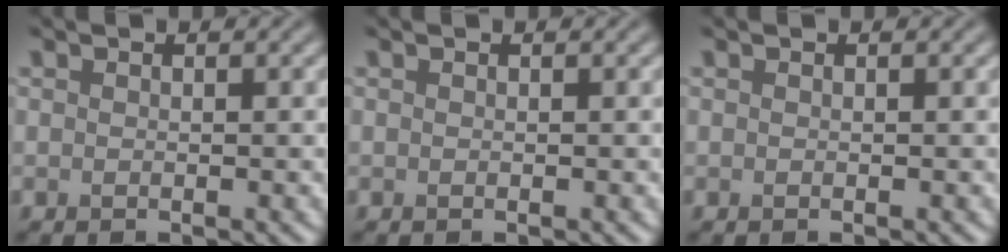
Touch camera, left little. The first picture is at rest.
{"total": 0.0}
{"total": 0.0}